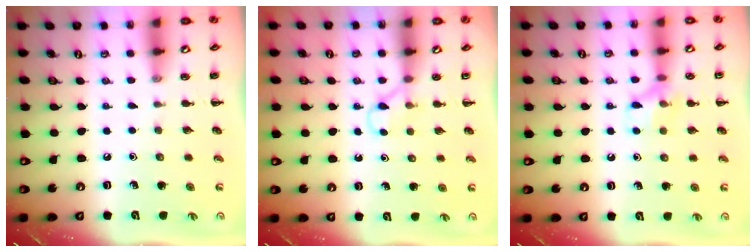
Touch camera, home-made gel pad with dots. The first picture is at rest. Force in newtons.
{"total": 2.9, "press": 2.8, "slide": 1.0}
{"total": 8.9, "press": 8.8, "slide": 1.4}